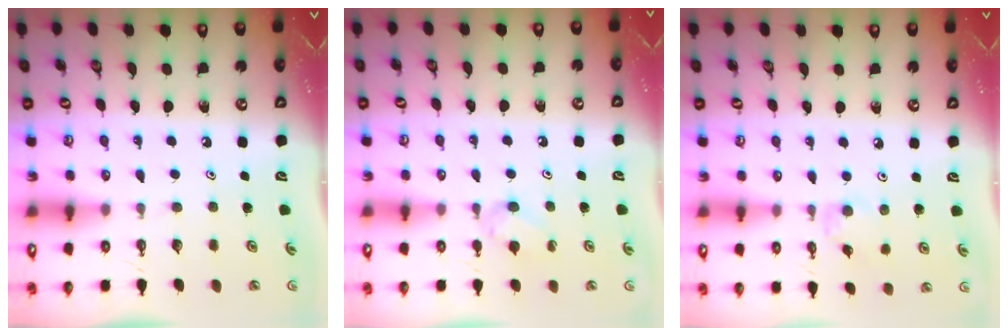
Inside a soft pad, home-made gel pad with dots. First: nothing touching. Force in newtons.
{"total": 4.5, "press": 4.4, "slide": 0.8}
{"total": 3.0, "press": 3.0, "slide": 0.5}